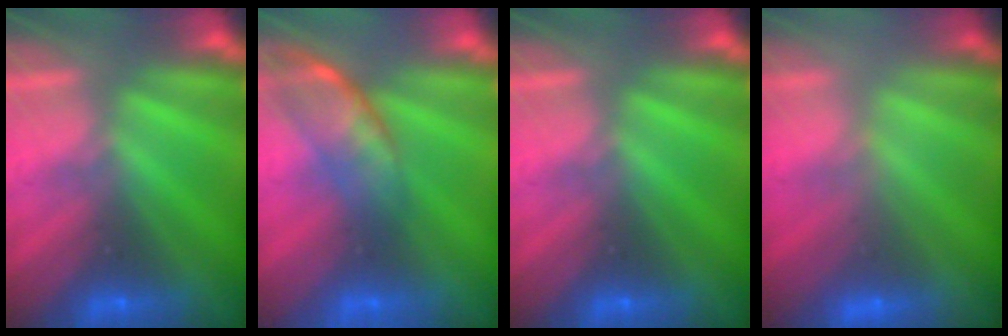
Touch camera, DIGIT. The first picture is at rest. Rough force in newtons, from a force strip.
{"total": 2.6}
{"total": 0.0}
{"total": 2.8}